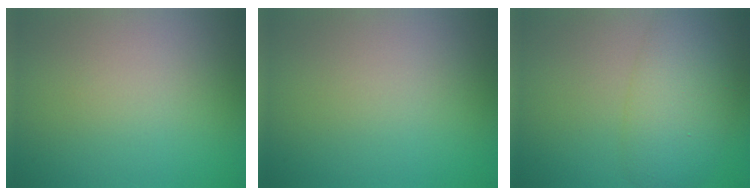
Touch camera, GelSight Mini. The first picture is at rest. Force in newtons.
{"total": 0.0}
{"total": 7.3, "press": 7.3, "slide": 0.3}